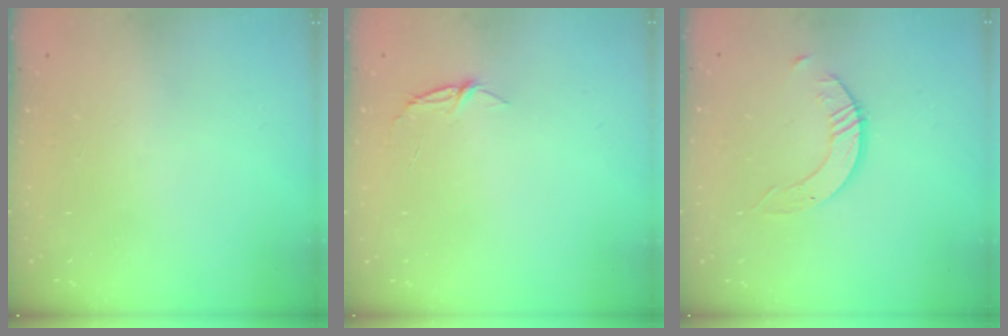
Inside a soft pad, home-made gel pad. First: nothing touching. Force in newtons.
{"total": 3.9, "press": 3.9, "slide": 0.4}
{"total": 2.4, "press": 2.4, "slide": 0.3}